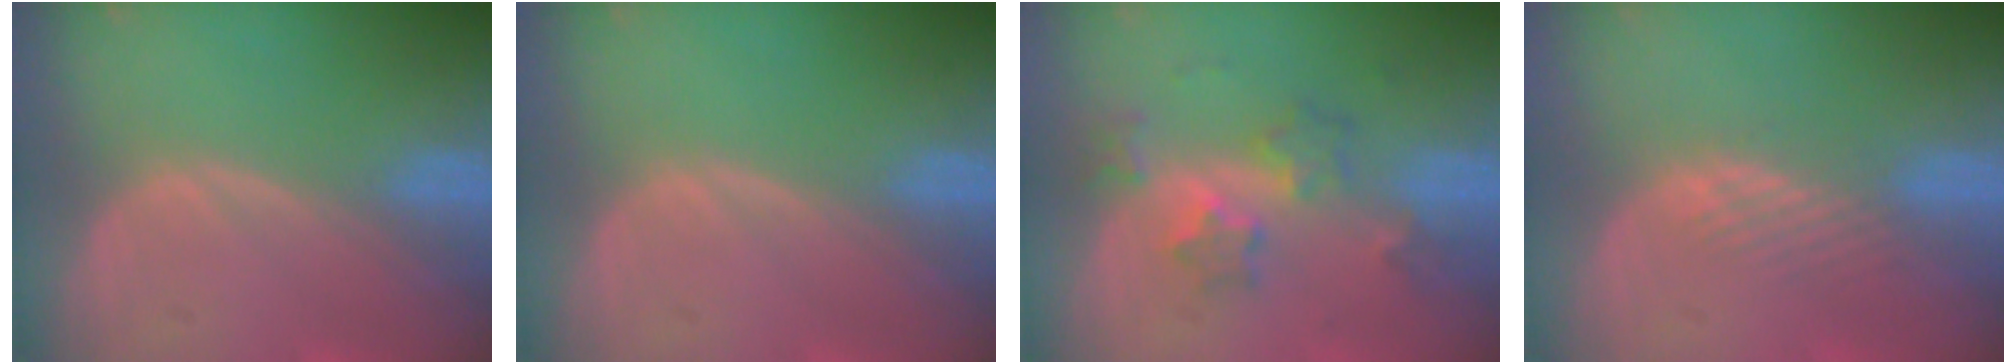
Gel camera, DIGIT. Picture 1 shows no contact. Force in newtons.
{"total": 0.0}
{"total": 6.1, "press": 5.5, "slide": 2.5}
{"total": 2.9, "press": 2.3, "slide": 1.8}